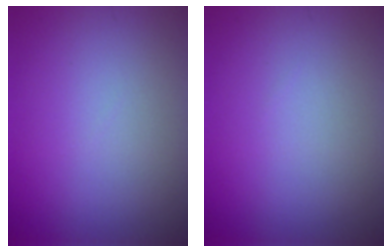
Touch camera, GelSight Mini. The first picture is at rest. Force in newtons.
{"total": 0.0}